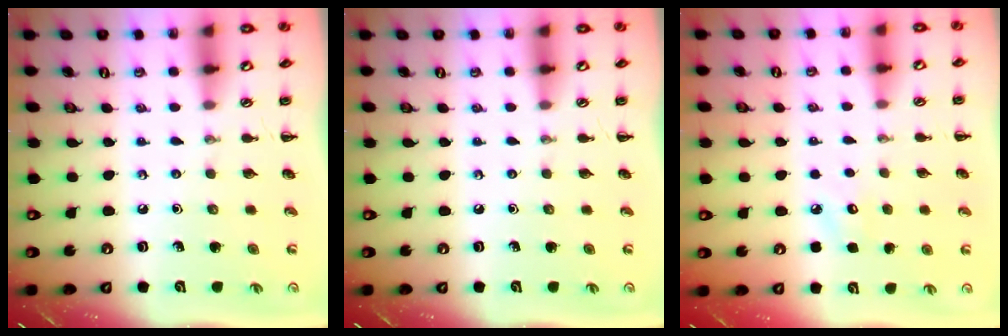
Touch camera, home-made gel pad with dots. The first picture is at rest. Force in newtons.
{"total": 0.0}
{"total": 6.0, "press": 5.9, "slide": 1.2}